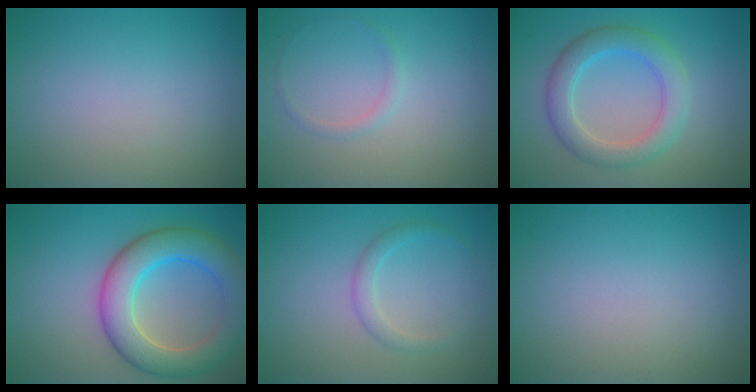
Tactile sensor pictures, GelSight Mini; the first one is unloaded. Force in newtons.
{"total": 0.8, "press": 0.8, "slide": 0.0}
{"total": 4.4, "press": 4.4, "slide": 0.1}
{"total": 7.4, "press": 7.4, "slide": 0.2}
{"total": 1.5, "press": 1.5, "slide": 0.0}
{"total": 0.0}